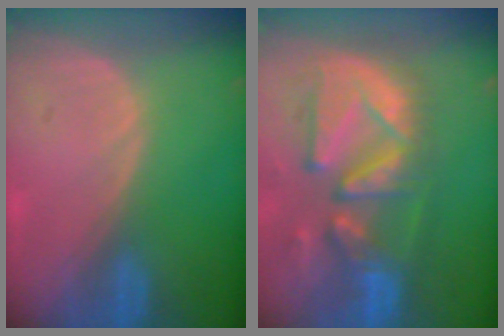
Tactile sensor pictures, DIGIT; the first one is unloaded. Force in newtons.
{"total": 13.1, "press": 11.3, "slide": 6.6}